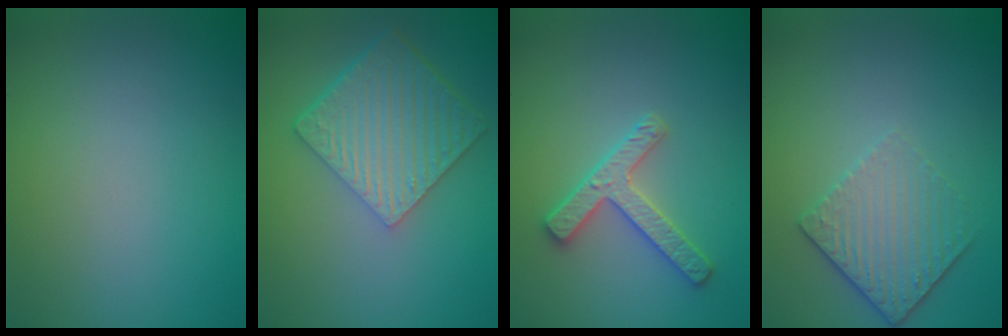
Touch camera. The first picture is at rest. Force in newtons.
{"total": 6.9, "press": 4.8, "slide": 4.9}
{"total": 2.9, "press": 2.9, "slide": 0.5}
{"total": 4.3, "press": 3.0, "slide": 3.1}